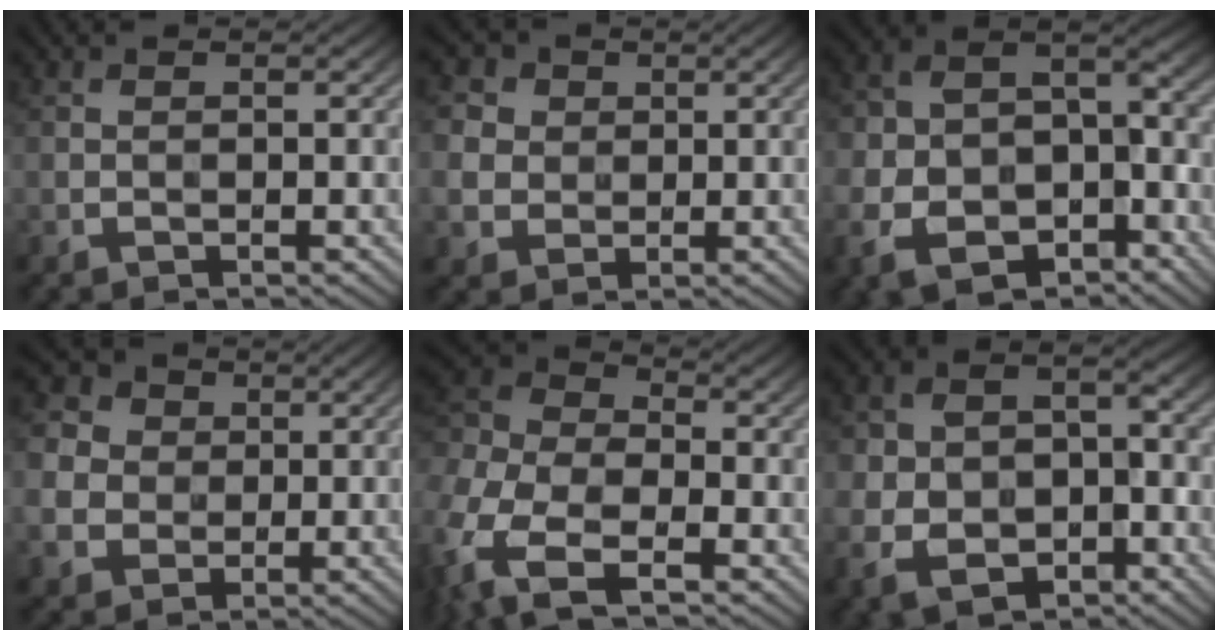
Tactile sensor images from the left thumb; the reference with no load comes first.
{"total": 5.4, "force": [1.2, 5.0, 1.7], "torque": [-0.079, 0.010, 0.008]}
{"total": 13.4, "force": [-6.6, 8.6, 7.8], "torque": [-0.168, -0.049, -0.109]}
{"total": 8.0, "force": [1.0, 7.2, 3.2], "torque": [-0.130, 0.008, 0.010]}
{"total": 12.2, "force": [-4.9, 7.4, 8.4], "torque": [-0.229, -0.012, -0.103]}
{"total": 10.5, "force": [-4.3, 7.5, 6.0], "torque": [-0.121, -0.037, -0.072]}